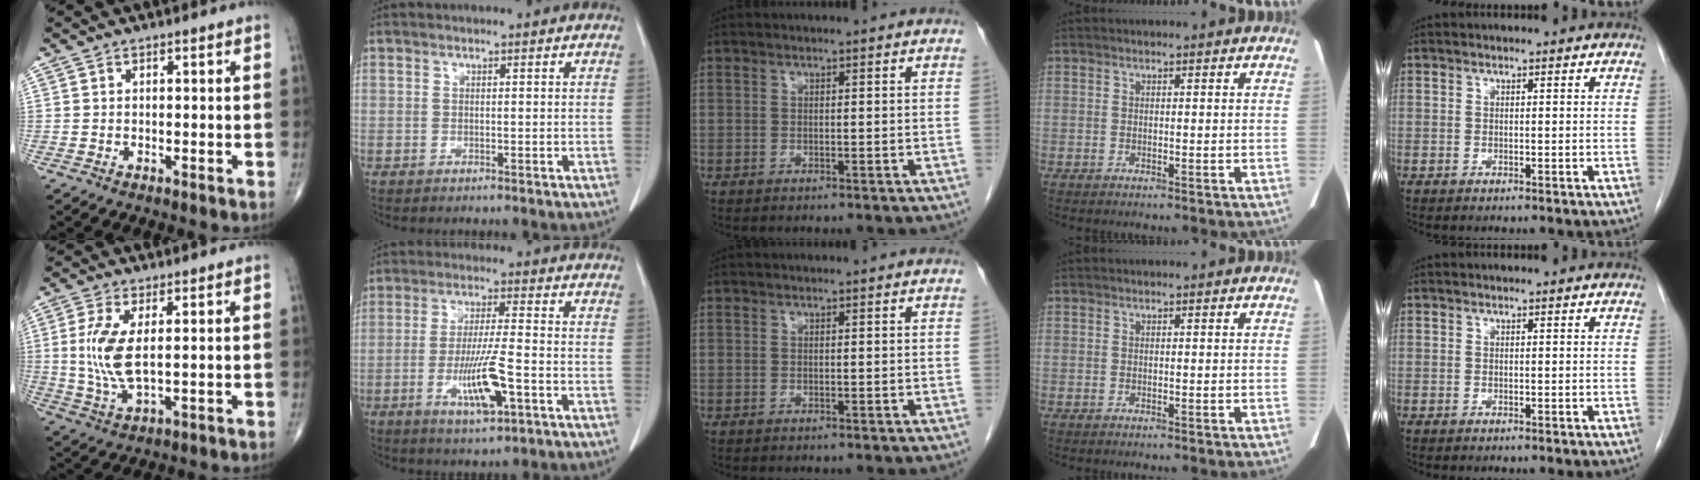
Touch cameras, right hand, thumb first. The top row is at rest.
{"thumb": {"total": 8.6, "force": [1.1, 3.3, 7.9], "torque": [-0.184, -0.012, 0.028]}, "index": {"total": 9.3, "force": [-3.4, 1.0, 8.6], "torque": [-0.160, -0.010, -0.057]}}